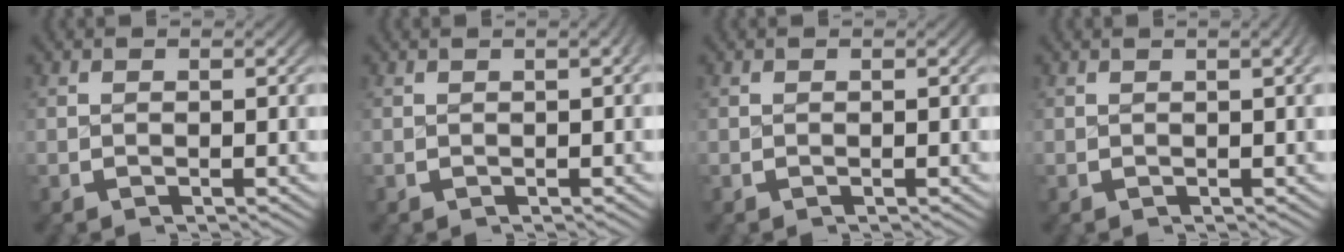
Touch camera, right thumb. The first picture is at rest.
{"total": 0.9, "force": [0.1, 0.2, 0.9], "torque": [-0.010, 0.005, 0.002]}
{"total": 0.0}
{"total": 1.3, "force": [0.3, 0.3, 1.3], "torque": [-0.014, 0.004, 0.005]}